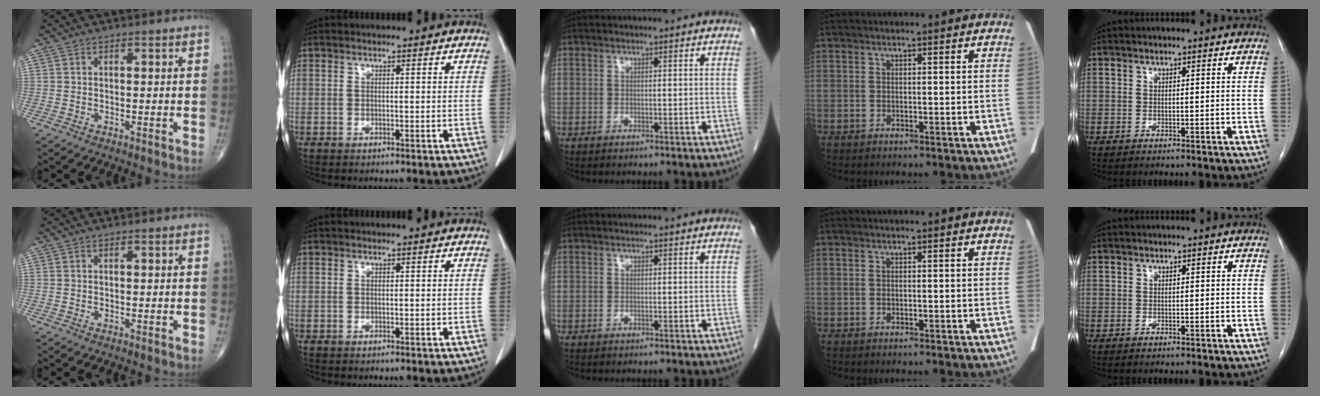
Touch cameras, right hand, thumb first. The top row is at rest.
{}